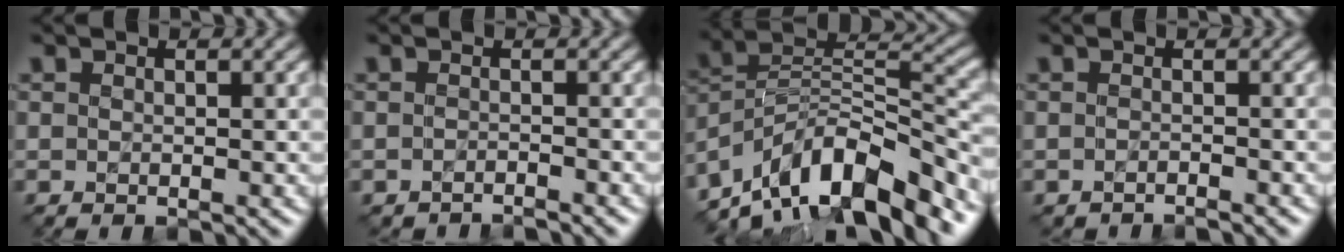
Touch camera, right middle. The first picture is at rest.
{"total": 1.8, "force": [-1.7, 0.1, 0.2], "torque": [0.001, -0.005, -0.027]}
{"total": 12.7, "force": [-9.3, 4.7, 7.4], "torque": [-0.123, 0.029, -0.176]}
{"total": 1.4, "force": [-1.4, 0.1, 0.3], "torque": [0.001, -0.005, -0.025]}